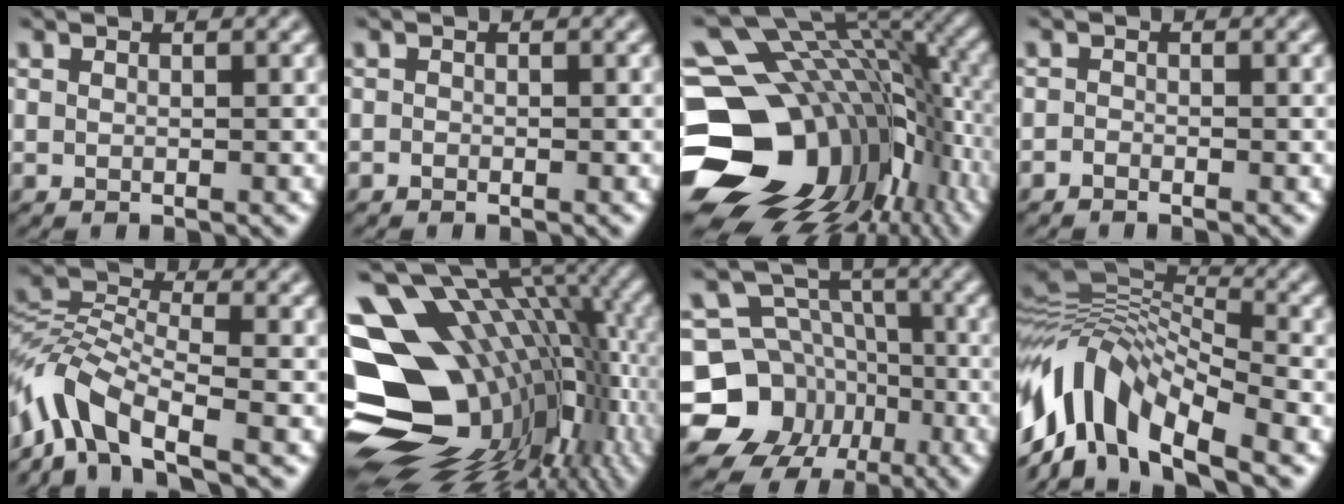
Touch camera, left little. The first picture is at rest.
{"total": 0.6, "force": [-0.5, 0.2, 0.0], "torque": [0.003, -0.005, -0.013]}
{"total": 19.4, "force": [-4.9, 14.3, 12.1], "torque": [-0.247, -0.021, -0.059]}
{"total": 0.9, "force": [-0.8, 0.3, 0.1], "torque": [0.000, -0.001, -0.020]}
{"total": 7.1, "force": [-4.8, 2.6, 4.5], "torque": [-0.087, 0.006, -0.110]}
{"total": 19.0, "force": [-1.4, 12.9, 13.9], "torque": [-0.219, -0.005, 0.000]}
{"total": 12.1, "force": [-5.7, 10.0, 3.6], "torque": [-0.074, -0.007, -0.120]}
{"total": 10.7, "force": [-5.2, 5.1, 7.8], "torque": [-0.143, 0.021, -0.118]}